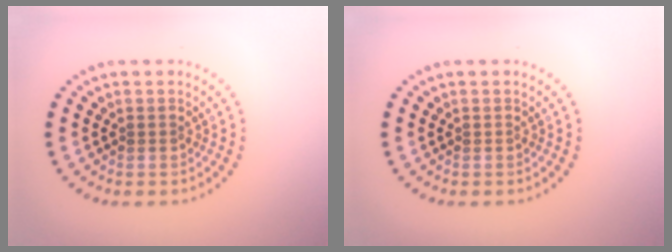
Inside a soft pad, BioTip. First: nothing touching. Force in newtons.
{"total": 0.0}